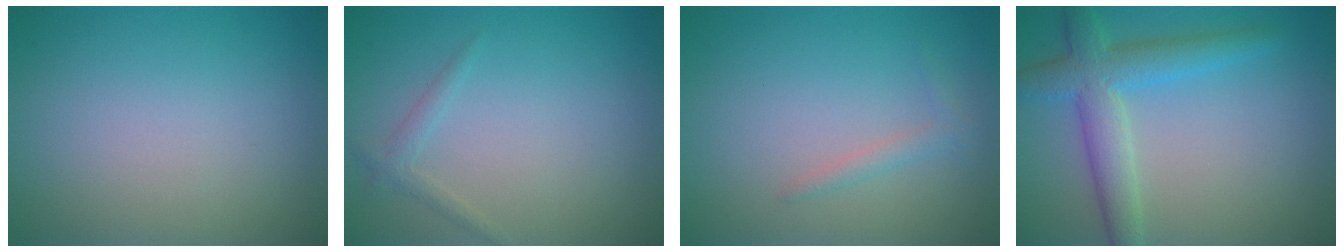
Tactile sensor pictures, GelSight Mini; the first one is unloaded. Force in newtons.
{"total": 1.1, "press": 1.1, "slide": 0.1}
{"total": 1.1, "press": 1.1, "slide": 0.0}
{"total": 4.8, "press": 4.8, "slide": 0.2}